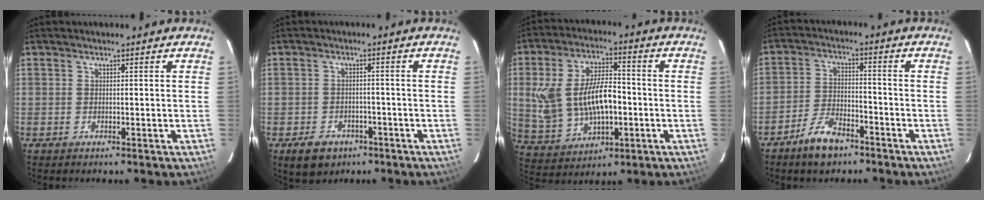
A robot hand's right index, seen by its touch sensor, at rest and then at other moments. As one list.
[{"total": 6.4, "force": [-3.6, 4.8, 2.3], "torque": [-0.057, 0.010, -0.044]}, {"total": 15.7, "force": [-1.0, 8.7, 13.0], "torque": [-0.272, 0.008, 0.005]}, {"total": 7.5, "force": [-5.5, 3.2, 3.9], "torque": [-0.093, 0.004, -0.101]}]